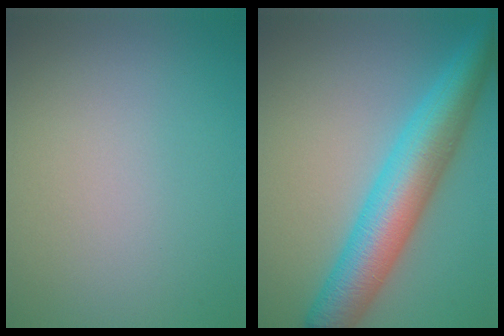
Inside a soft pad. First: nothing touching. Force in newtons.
{"total": 8.4, "press": 8.4, "slide": 0.2}